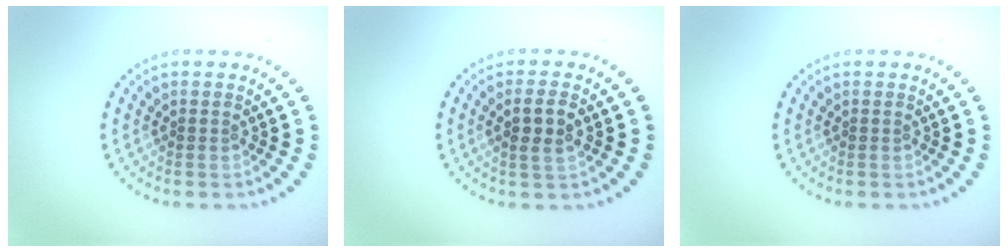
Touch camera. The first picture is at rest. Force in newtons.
{"total": 2.2, "press": 2.0, "slide": 0.8}
{"total": 0.0}